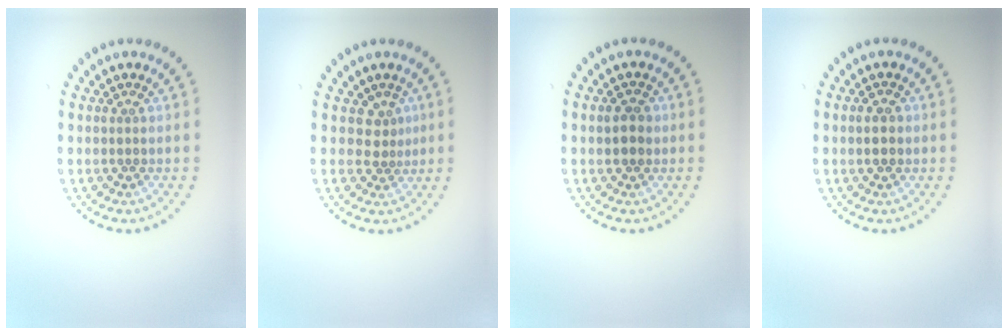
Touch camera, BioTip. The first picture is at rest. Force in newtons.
{"total": 1.6, "press": 1.1, "slide": 1.1}
{"total": 1.8, "press": 1.8, "slide": 0.2}
{"total": 1.4, "press": 1.4, "slide": 0.1}